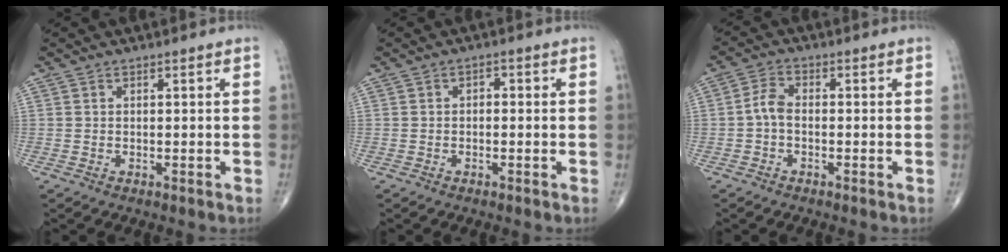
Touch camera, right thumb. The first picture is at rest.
{"total": 1.3, "force": [-0.1, 0.9, 0.9], "torque": [-0.007, 0.006, -0.006]}
{"total": 3.4, "force": [-0.8, 2.0, 2.7], "torque": [-0.054, 0.014, -0.024]}